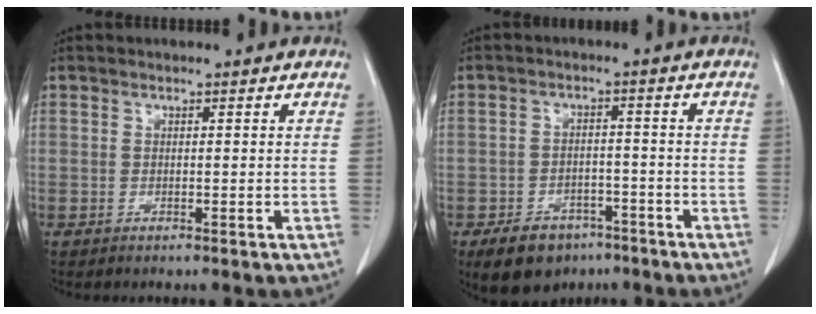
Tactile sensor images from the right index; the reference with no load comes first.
{"total": 9.6, "force": [-6.3, 6.1, 3.9], "torque": [-0.068, 0.007, -0.092]}